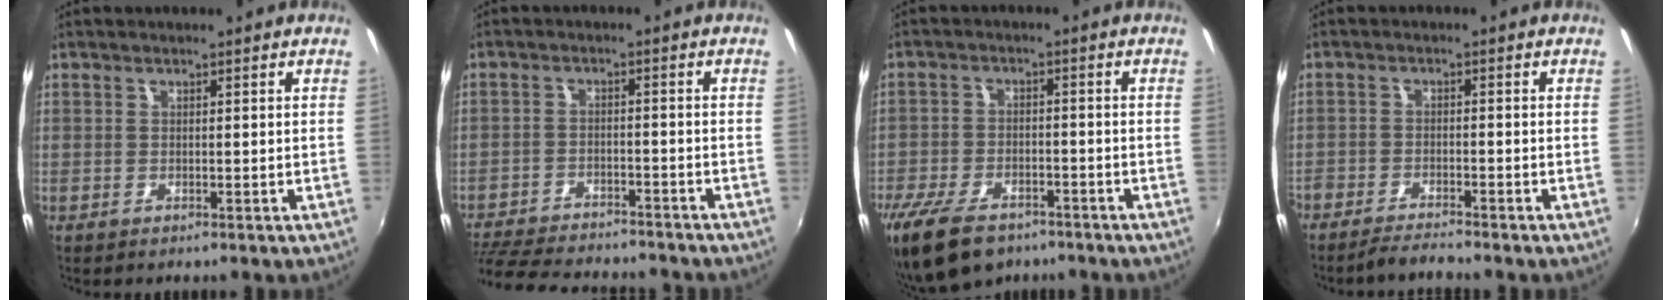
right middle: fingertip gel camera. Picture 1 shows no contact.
{"total": 18.1, "force": [-15.7, 4.9, 7.5], "torque": [-0.168, -0.023, -0.234]}
{"total": 12.9, "force": [-9.3, 6.3, 6.4], "torque": [-0.164, -0.031, -0.163]}
{"total": 4.3, "force": [-4.1, 0.2, 1.3], "torque": [-0.046, -0.014, -0.079]}